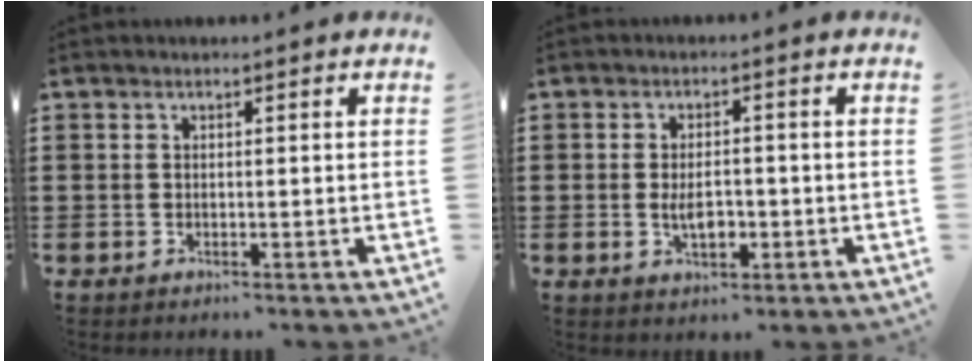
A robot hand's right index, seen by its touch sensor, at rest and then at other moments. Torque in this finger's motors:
{"motor_torque": [2.14, 0.00, 0.34, 0.10]}